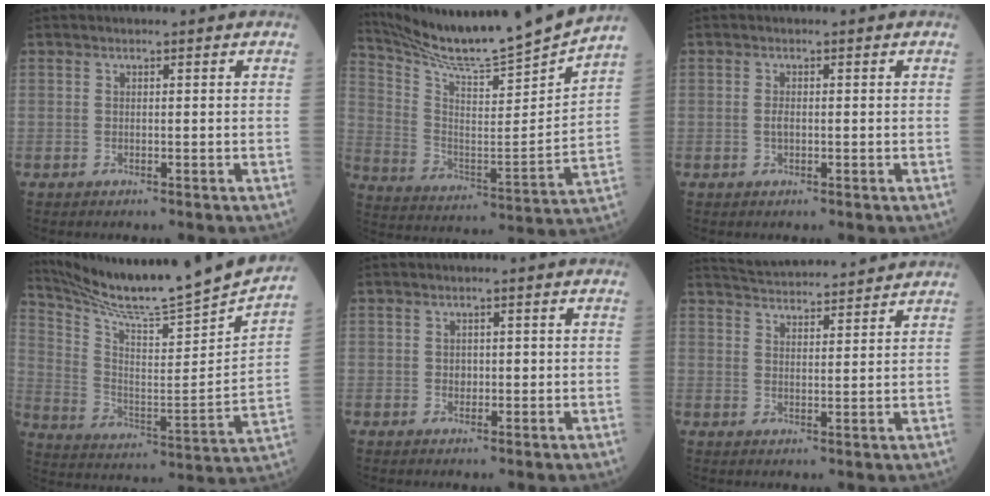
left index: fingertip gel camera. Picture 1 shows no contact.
{"total": 18.3, "force": [17.3, -2.4, 5.5], "torque": [-0.112, -0.067, 0.279]}
{"total": 0.9, "force": [-0.1, 0.4, 0.8], "torque": [-0.017, 0.001, -0.003]}
{"total": 22.9, "force": [21.4, -1.4, 8.1], "torque": [-0.151, -0.094, 0.317]}
{"total": 1.1, "force": [0.0, 0.9, 0.6], "torque": [-0.007, 0.002, -0.001]}
{"total": 12.4, "force": [12.0, 0.9, 3.0], "torque": [-0.056, 0.024, 0.175]}